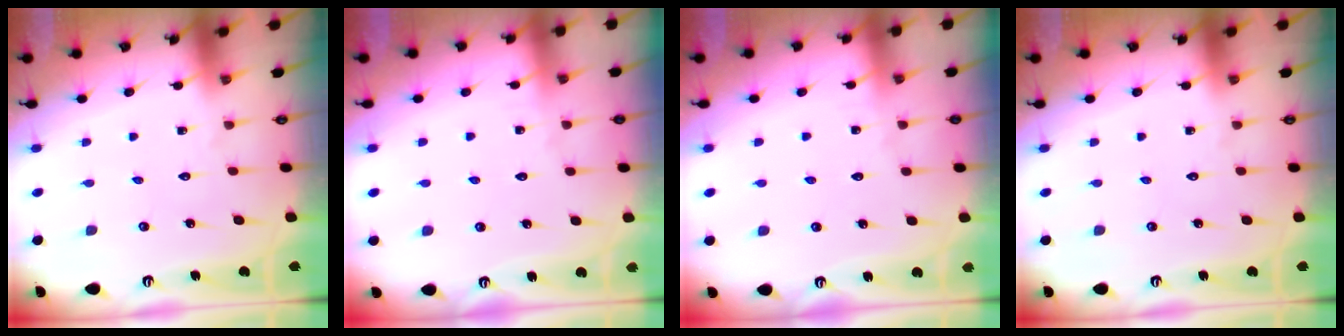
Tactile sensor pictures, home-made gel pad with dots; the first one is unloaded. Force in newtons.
{"total": 3.0, "press": 3.0, "slide": 0.3}
{"total": 3.0, "press": 3.0, "slide": 0.3}
{"total": 0.0}